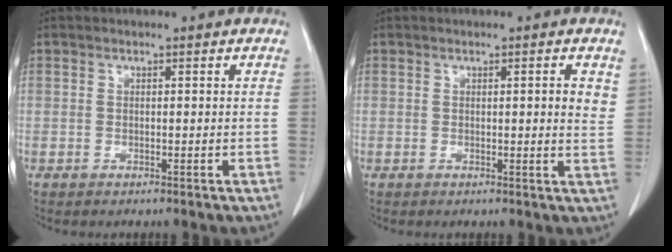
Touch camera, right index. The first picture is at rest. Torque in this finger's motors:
{"motor_torque": [-0.01, 0.26, -0.03, 0.01]}